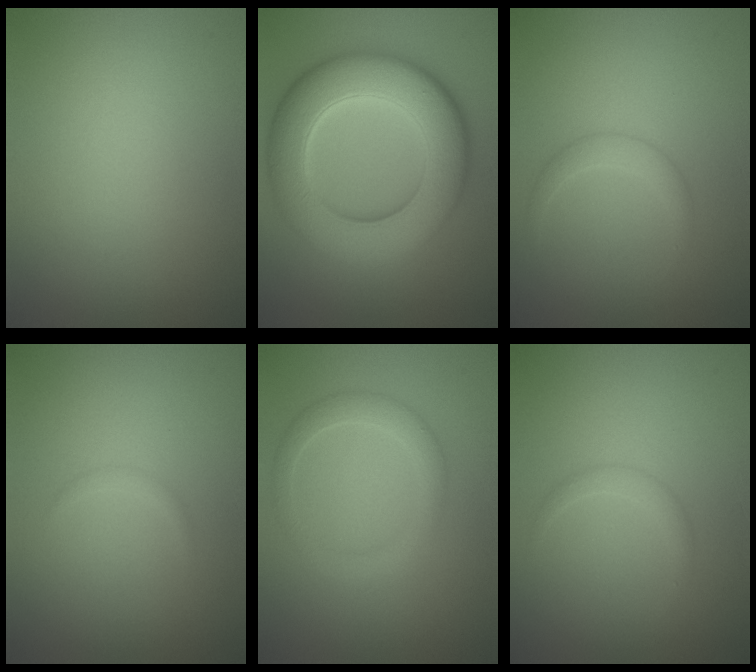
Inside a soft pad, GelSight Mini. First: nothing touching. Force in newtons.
{"total": 11.1, "press": 11.0, "slide": 0.4}
{"total": 1.4, "press": 1.4, "slide": 0.1}
{"total": 0.5, "press": 0.5, "slide": 0.0}
{"total": 2.3, "press": 2.3, "slide": 0.1}
{"total": 1.1, "press": 1.1, "slide": 0.1}